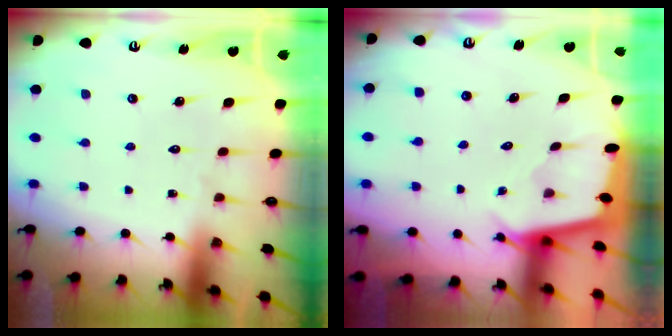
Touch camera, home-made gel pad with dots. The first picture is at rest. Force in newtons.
{"total": 1.9, "press": 1.9, "slide": 0.1}